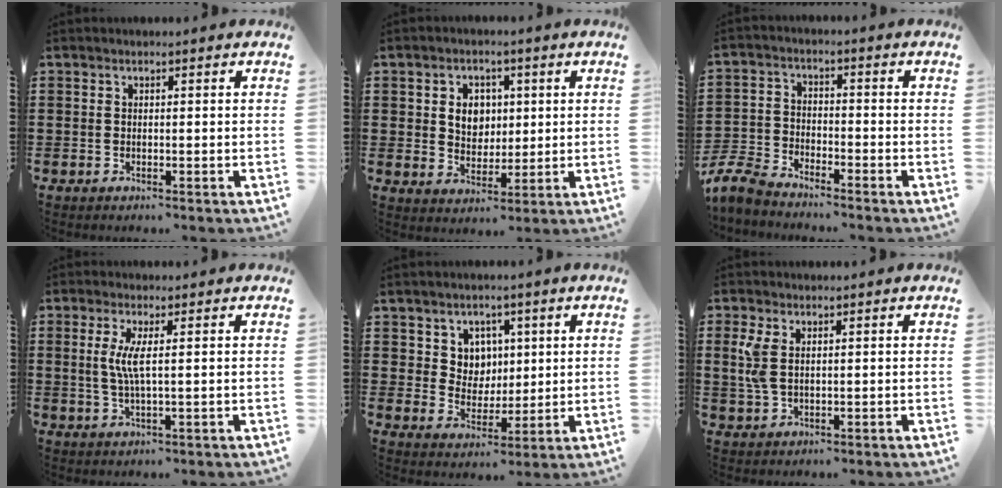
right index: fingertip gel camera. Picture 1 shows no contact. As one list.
[{"total": 4.7, "force": [1.1, 4.0, 2.2], "torque": [-0.052, 0.011, 0.014]}, {"total": 5.5, "force": [-5.2, 1.0, 1.5], "torque": [-0.065, -0.007, -0.111]}, {"total": 4.1, "force": [0.7, 0.1, 4.0], "torque": [-0.085, -0.008, 0.008]}, {"total": 5.2, "force": [2.6, 4.5, 0.5], "torque": [-0.038, 0.007, 0.048]}, {"total": 4.2, "force": [1.3, 2.0, 3.4], "torque": [-0.089, 0.000, 0.018]}]